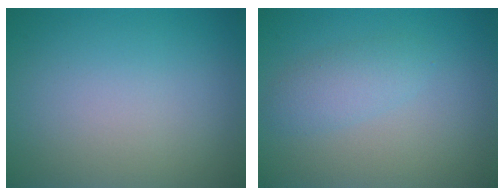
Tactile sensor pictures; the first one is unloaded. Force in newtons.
{"total": 2.0, "press": 2.0, "slide": 0.1}